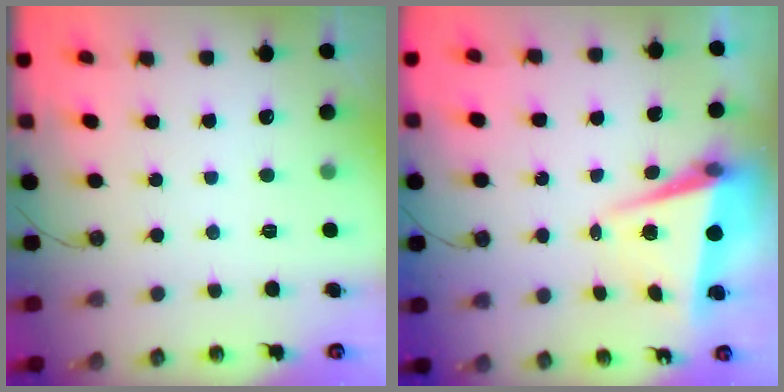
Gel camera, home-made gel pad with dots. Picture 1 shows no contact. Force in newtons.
{"total": 6.7, "press": 6.4, "slide": 1.7}